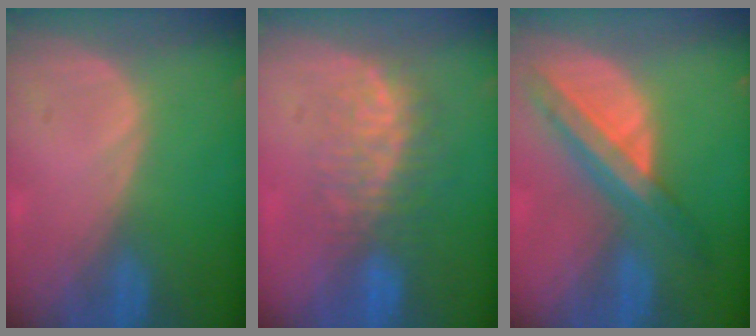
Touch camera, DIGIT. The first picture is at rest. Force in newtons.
{"total": 7.9, "press": 7.4, "slide": 2.9}
{"total": 8.3, "press": 7.1, "slide": 4.4}